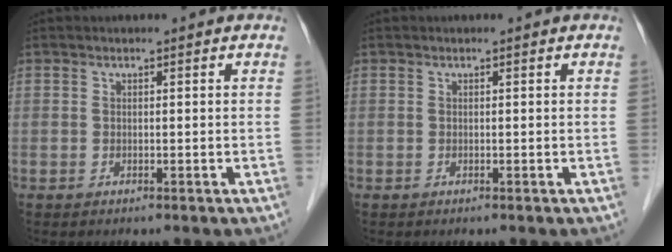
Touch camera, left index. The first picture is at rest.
{"total": 0.0}